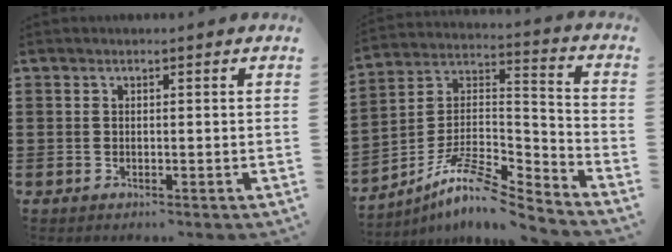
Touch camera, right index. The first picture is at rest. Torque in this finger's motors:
{"motor_torque": [1.03, -1.05, 0.17, 0.03]}